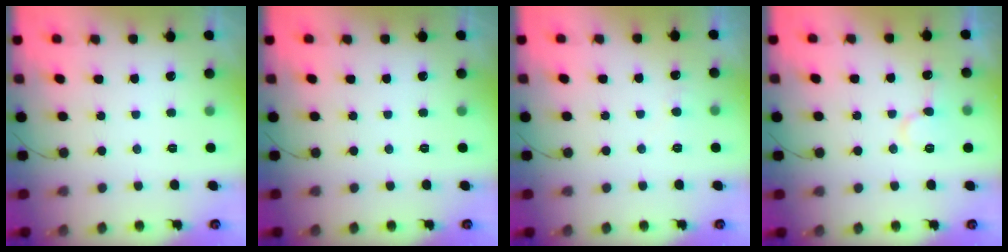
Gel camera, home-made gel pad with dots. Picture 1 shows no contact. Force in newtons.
{"total": 0.0}
{"total": 4.8, "press": 4.8, "slide": 0.4}
{"total": 8.5, "press": 8.5, "slide": 1.1}